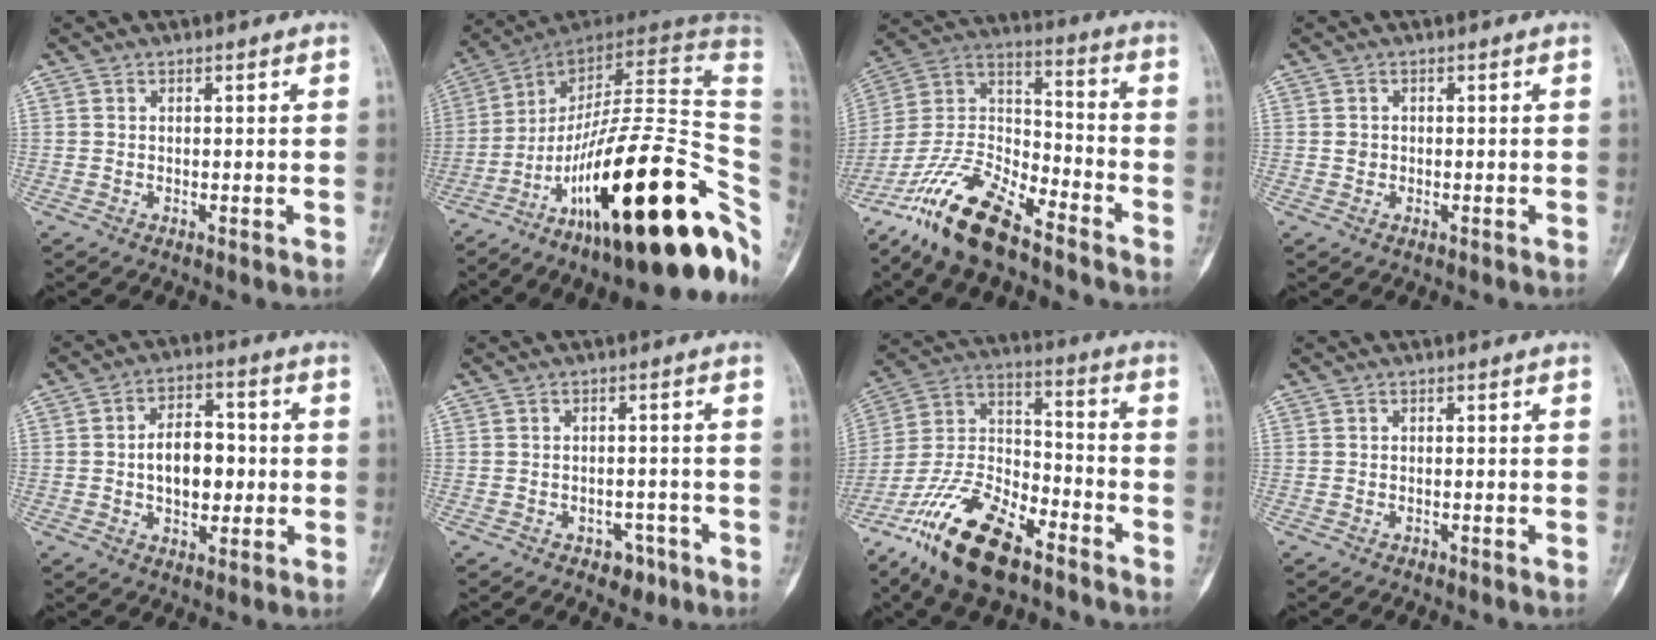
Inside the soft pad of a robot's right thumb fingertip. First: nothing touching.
{"total": 32.7, "force": [-11.8, 9.7, 28.9], "torque": [-0.353, 0.084, -0.183]}
{"total": 17.7, "force": [-12.9, 6.2, 10.4], "torque": [-0.195, 0.074, -0.243]}
{"total": 1.0, "force": [-0.1, 0.9, 0.4], "torque": [-0.005, 0.003, -0.002]}
{"total": 10.0, "force": [-0.4, 6.2, 7.8], "torque": [-0.096, 0.017, -0.010]}
{"total": 3.7, "force": [-2.2, 2.5, 1.6], "torque": [-0.005, 0.020, -0.024]}
{"total": 19.3, "force": [-12.8, 8.0, 12.1], "torque": [-0.231, 0.068, -0.238]}
{"total": 0.5, "force": [-0.4, 0.2, 0.2], "torque": [-0.008, 0.001, -0.007]}